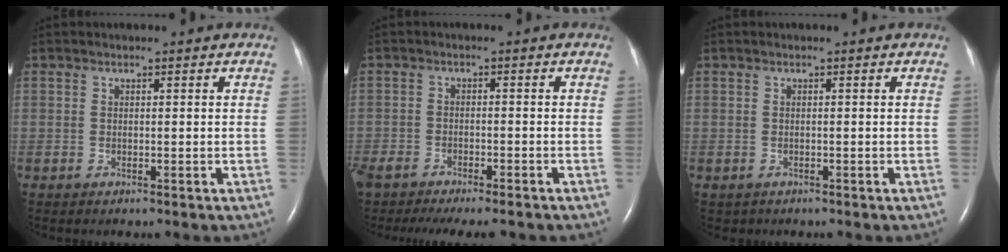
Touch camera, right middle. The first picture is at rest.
{"total": 14.7, "force": [-12.4, 3.7, 6.9], "torque": [-0.164, -0.028, -0.171]}
{"total": 0.0}